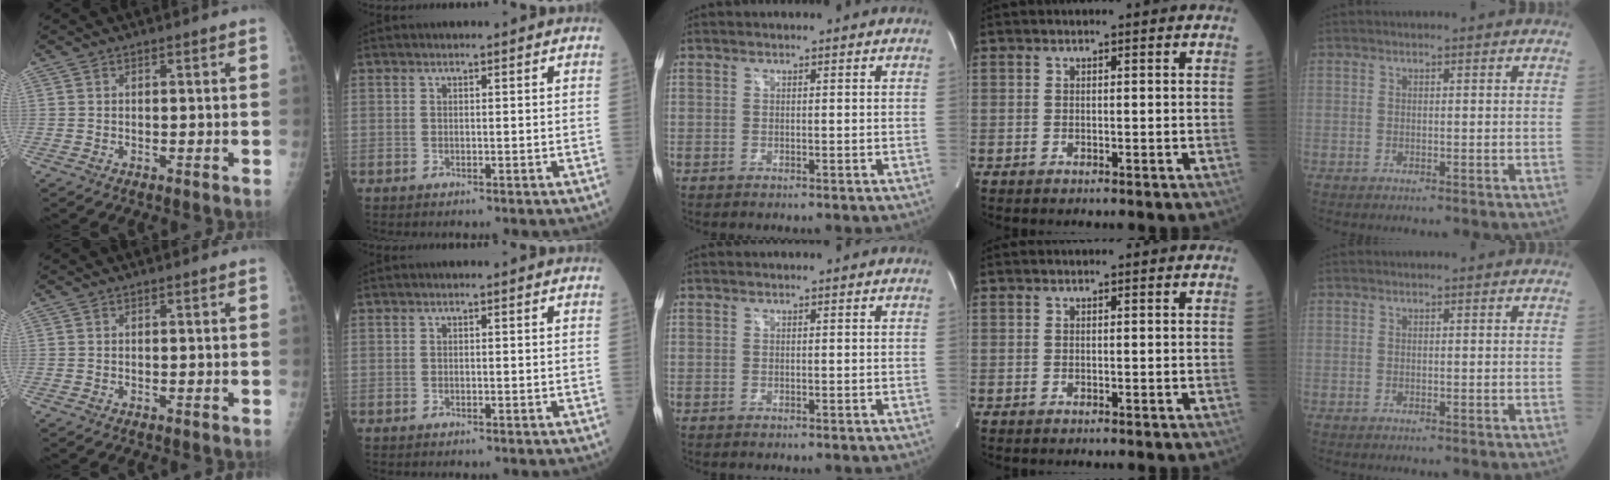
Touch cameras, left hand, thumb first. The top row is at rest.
{}